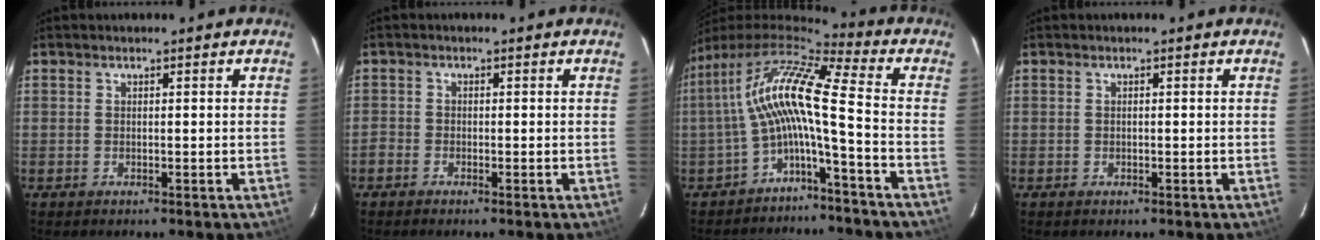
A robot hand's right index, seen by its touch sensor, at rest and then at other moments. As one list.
[{"total": 2.7, "force": [-1.8, 1.7, 1.0], "torque": [-0.024, -0.002, -0.035]}, {"total": 13.0, "force": [-1.9, 1.0, 12.9], "torque": [-0.243, 0.014, -0.037]}, {"total": 0.6, "force": [-0.2, 0.4, 0.3], "torque": [-0.005, -0.001, -0.002]}]